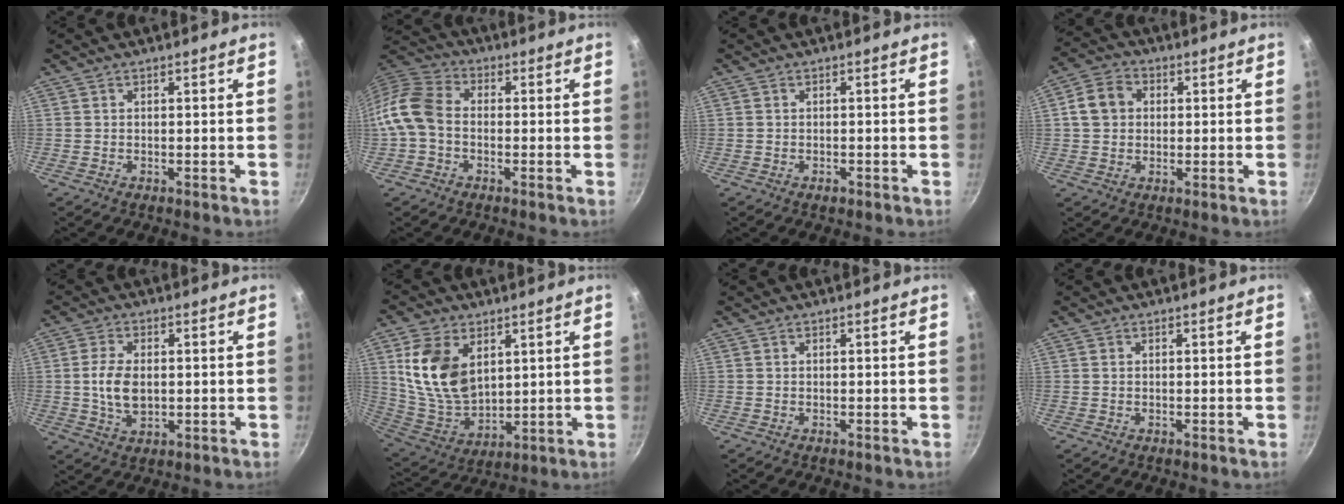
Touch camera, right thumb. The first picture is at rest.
{"total": 9.3, "force": [-1.7, 6.7, 6.2], "torque": [-0.110, 0.030, -0.055]}
{"total": 1.1, "force": [-0.6, 0.7, 0.6], "torque": [-0.008, 0.005, -0.008]}
{"total": 7.3, "force": [1.1, 6.1, 3.8], "torque": [-0.048, 0.013, 0.008]}
{"total": 7.3, "force": [0.2, 4.5, 5.8], "torque": [-0.108, -0.003, 0.004]}
{"total": 15.3, "force": [4.8, 10.0, 10.6], "torque": [-0.181, -0.033, 0.106]}
{"total": 0.0}
{"total": 0.0}